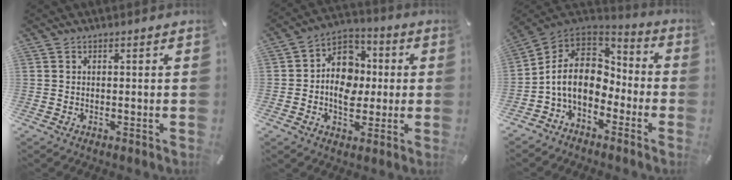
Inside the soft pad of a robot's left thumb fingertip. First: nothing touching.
{"total": 11.5, "force": [-2.1, 9.4, 6.4], "torque": [-0.106, 0.026, -0.035]}
{"total": 11.4, "force": [-2.8, 8.9, 6.6], "torque": [-0.156, 0.016, -0.052]}